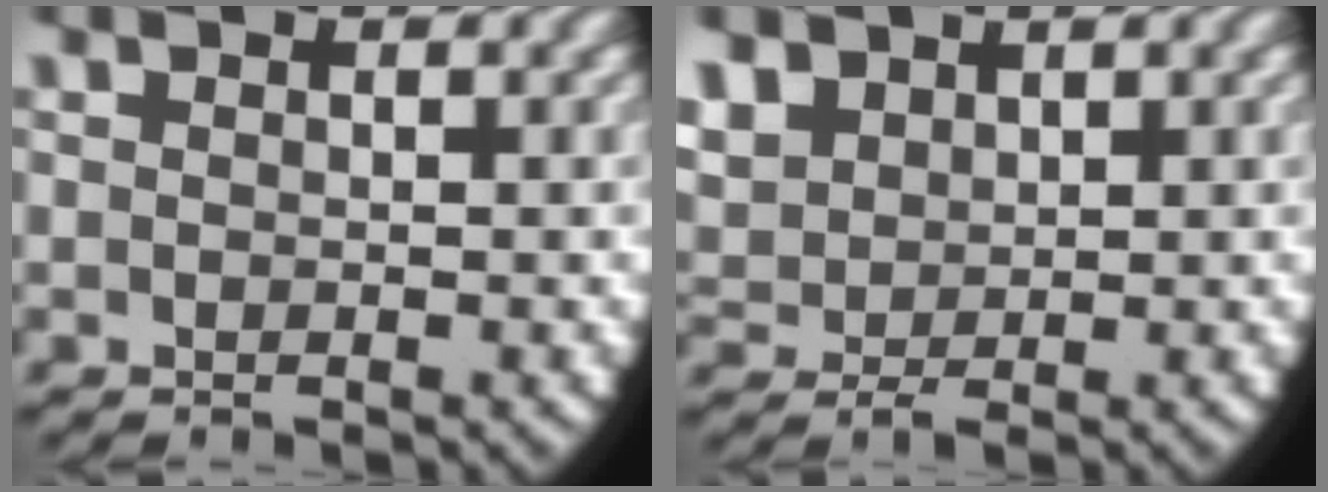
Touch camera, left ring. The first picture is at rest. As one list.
[{"total": 3.6, "force": [1.4, 2.8, 1.7], "torque": [-0.053, -0.013, 0.038]}]